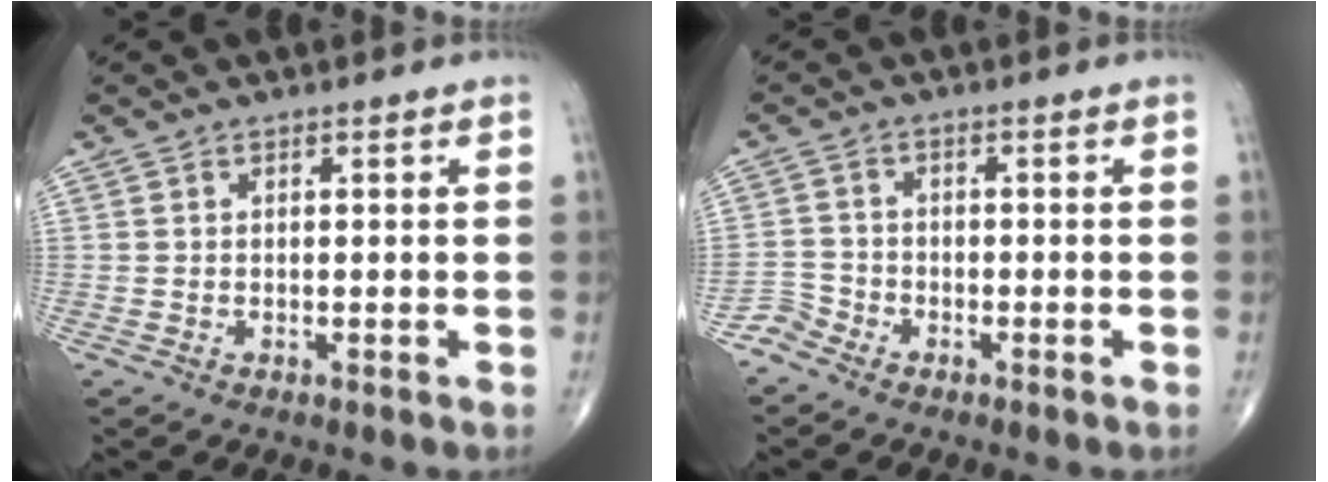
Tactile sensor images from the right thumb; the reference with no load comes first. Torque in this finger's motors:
{"motor_torque": [0.37, -0.31, -0.24, -0.35, -0.06]}